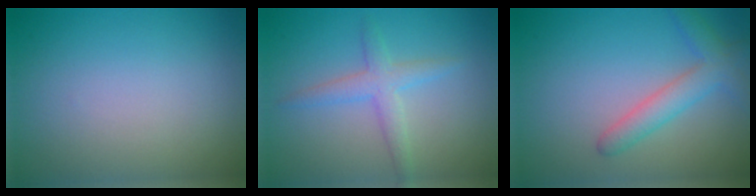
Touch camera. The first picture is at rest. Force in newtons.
{"total": 2.6, "press": 2.6, "slide": 0.0}
{"total": 3.3, "press": 3.3, "slide": 0.2}